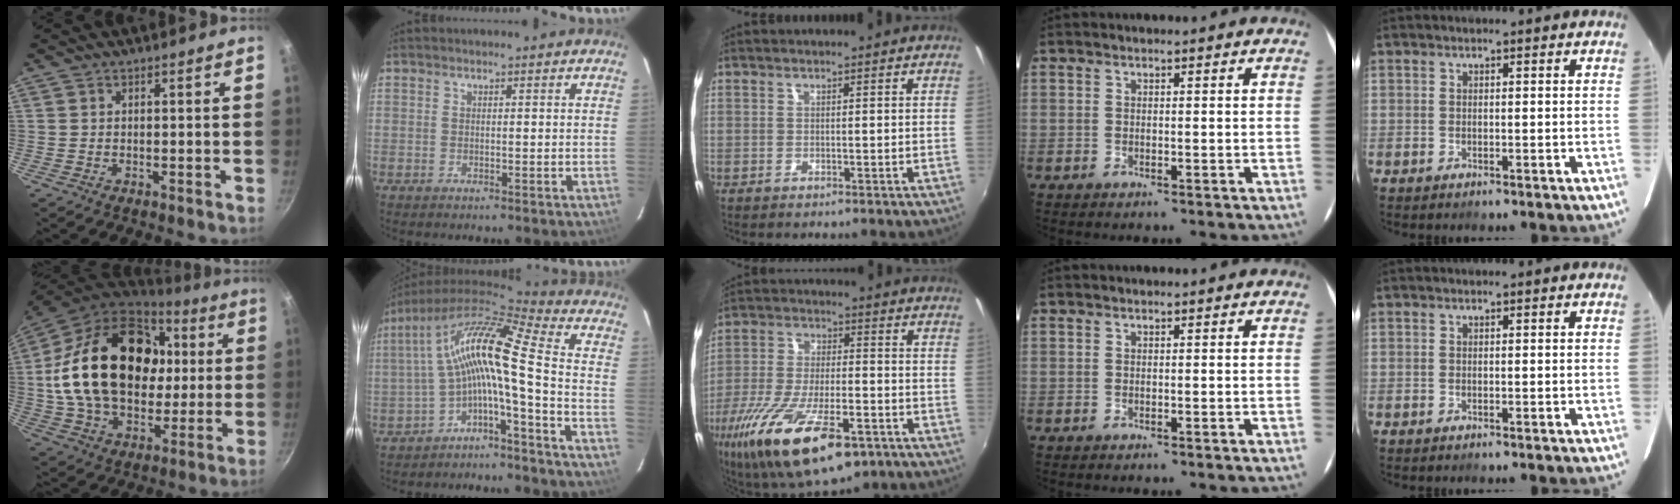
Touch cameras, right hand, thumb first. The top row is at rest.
{"thumb": {"total": 30.6, "force": [4.4, 21.0, 21.8], "torque": [-0.373, 0.022, 0.082]}, "index": {"total": 12.5, "force": [-2.1, 0.7, 12.3], "torque": [-0.232, 0.017, -0.047]}, "middle": {"total": 23.1, "force": [-12.4, 8.7, 17.4], "torque": [-0.348, -0.058, -0.202]}}